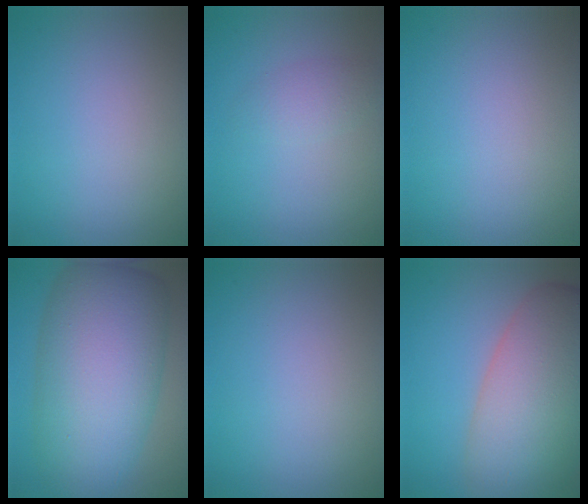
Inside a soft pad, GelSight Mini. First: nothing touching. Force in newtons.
{"total": 1.8, "press": 1.8, "slide": 0.1}
{"total": 0.0}
{"total": 12.8, "press": 12.8, "slide": 0.3}
{"total": 0.0}
{"total": 11.3, "press": 11.3, "slide": 0.8}